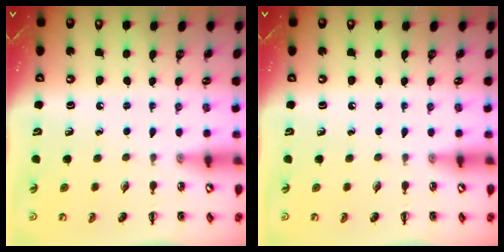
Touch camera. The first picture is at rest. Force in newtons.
{"total": 0.0}